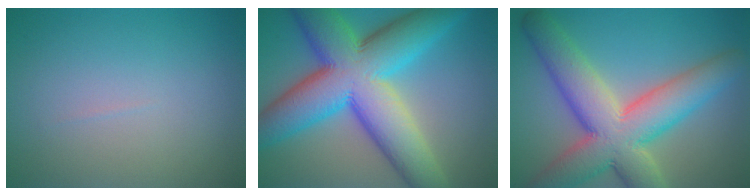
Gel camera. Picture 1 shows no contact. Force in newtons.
{"total": 14.9, "press": 14.9, "slide": 0.4}
{"total": 10.7, "press": 10.7, "slide": 0.8}